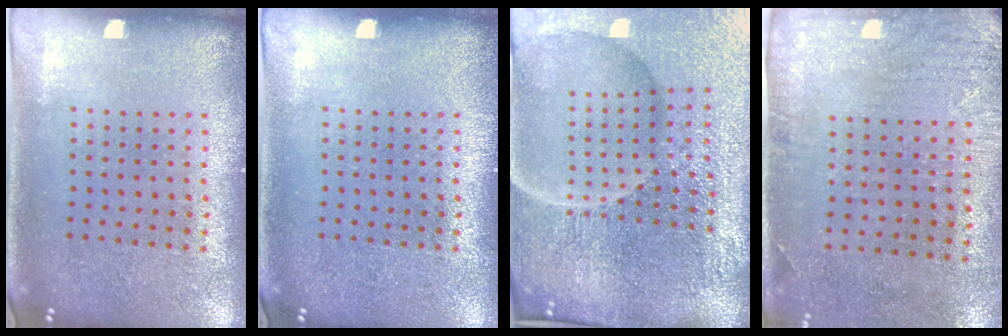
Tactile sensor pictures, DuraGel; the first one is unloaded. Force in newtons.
{"total": 0.0}
{"total": 6.9, "press": 6.2, "slide": 3.2}
{"total": 2.9, "press": 2.3, "slide": 1.7}